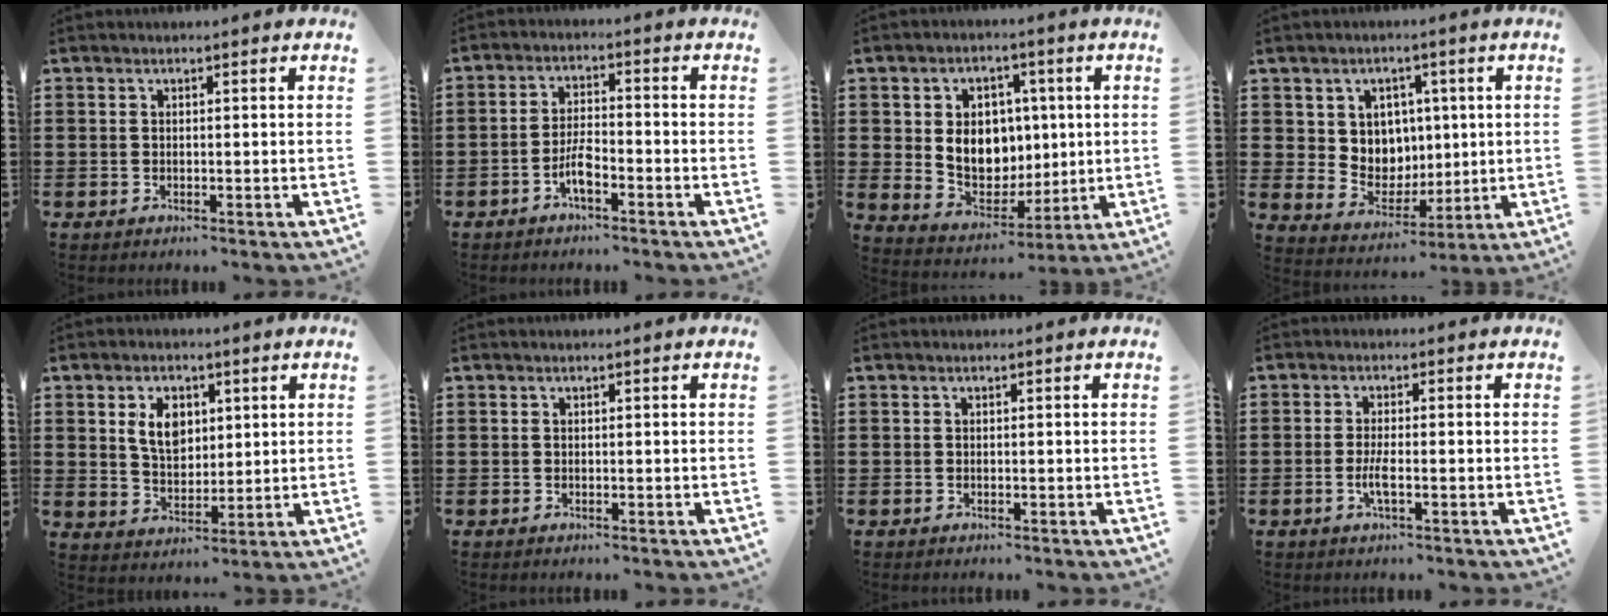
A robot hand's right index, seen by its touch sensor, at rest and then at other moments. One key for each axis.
{"total": 4.4, "fx": -2.3, "fy": 1.0, "fz": 3.6, "tx": -0.088, "ty": -0.003, "tz": -0.050}
{"total": 8.4, "fx": 1.1, "fy": 7.0, "fz": 4.4, "tx": -0.080, "ty": 0.009, "tz": 0.020}
{"total": 6.0, "fx": 2.4, "fy": 5.4, "fz": 0.6, "tx": -0.039, "ty": -0.007, "tz": 0.045}
{"total": 6.1, "fx": 1.9, "fy": 4.2, "fz": 3.9, "tx": -0.084, "ty": 0.010, "tz": 0.032}
{"total": 0.0}
{"total": 0.0}
{"total": 2.8, "fx": -0.9, "fy": 0.4, "fz": 2.6, "tx": -0.059, "ty": -0.007, "tz": -0.019}